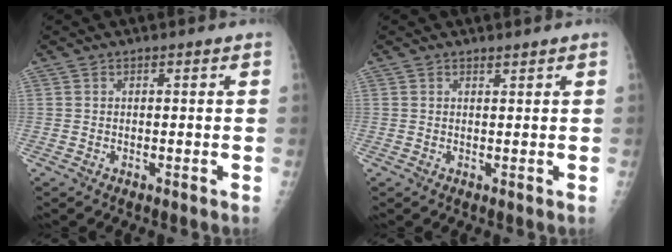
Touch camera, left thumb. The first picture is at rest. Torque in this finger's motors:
{"motor_torque": [-0.33, 0.21, 0.12, 0.04, 0.00]}